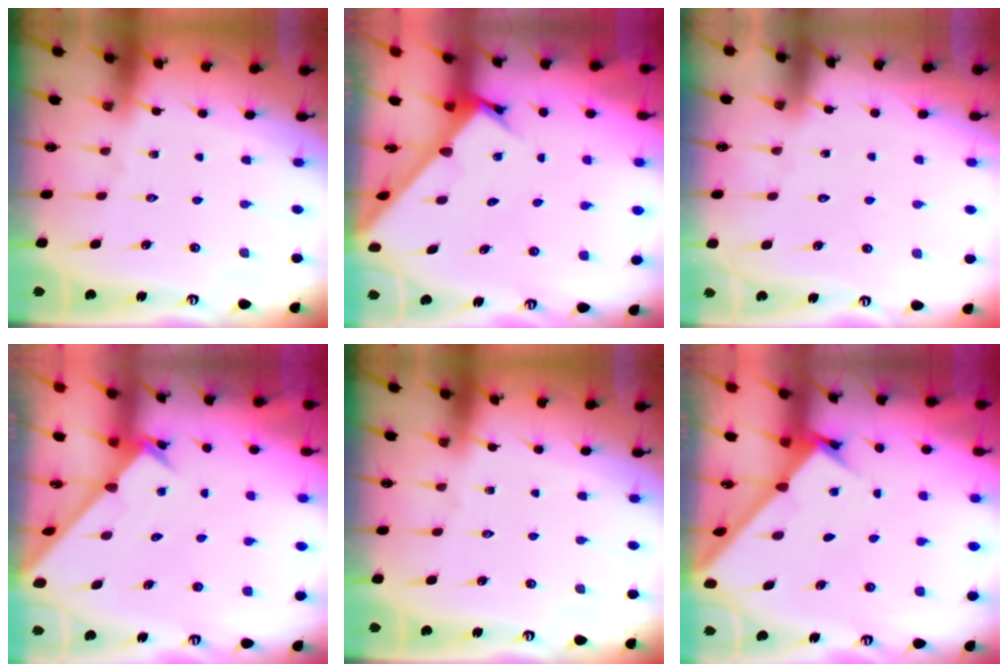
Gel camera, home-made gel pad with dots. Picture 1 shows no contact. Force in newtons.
{"total": 2.9, "press": 2.9, "slide": 0.2}
{"total": 5.9, "press": 5.9, "slide": 0.4}
{"total": 2.5, "press": 2.5, "slide": 0.2}
{"total": 0.0}
{"total": 3.8, "press": 3.8, "slide": 0.4}